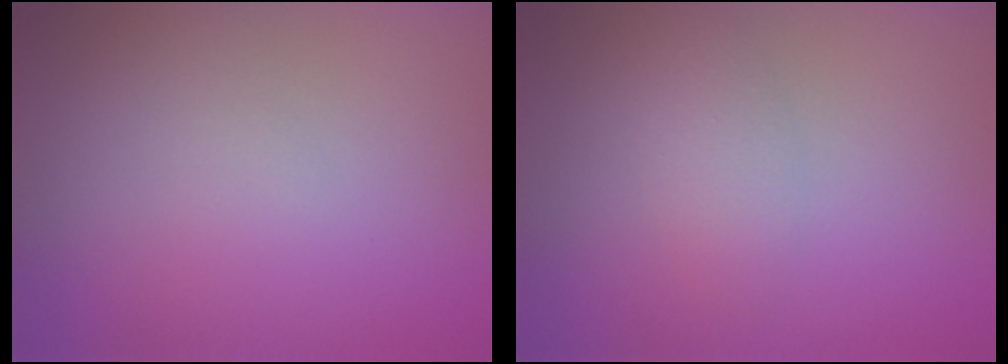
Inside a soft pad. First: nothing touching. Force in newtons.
{"total": 1.9, "press": 1.9, "slide": 0.1}